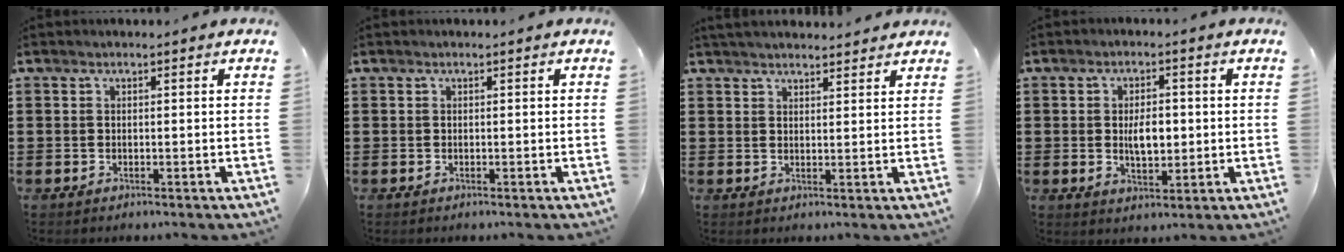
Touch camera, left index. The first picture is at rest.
{"total": 0.0}
{"total": 2.5, "force": [2.5, 0.2, 0.3], "torque": [-0.013, -0.002, 0.049]}
{"total": 4.6, "force": [0.1, 2.2, 4.0], "torque": [-0.061, -0.002, -0.004]}